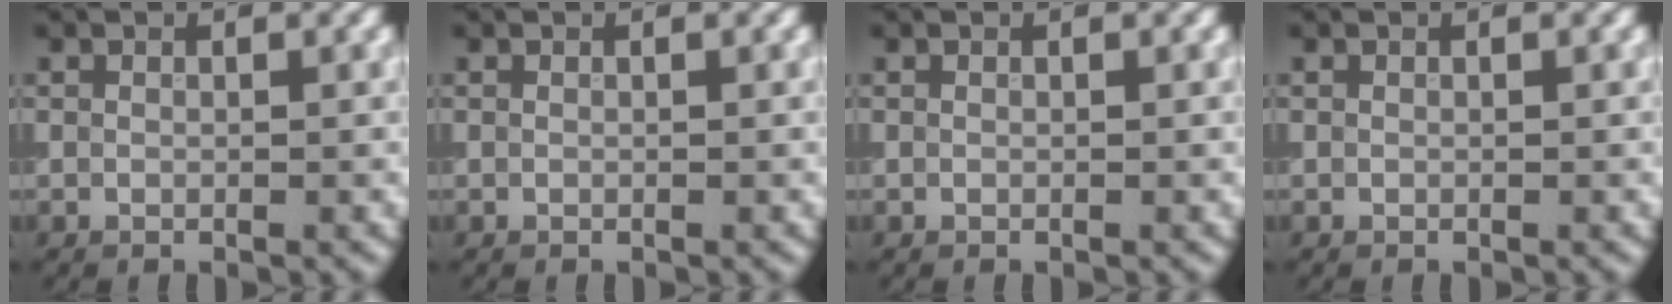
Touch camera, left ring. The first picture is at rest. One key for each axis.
{"total": 0.0}
{"total": 0.0}
{"total": 0.0}